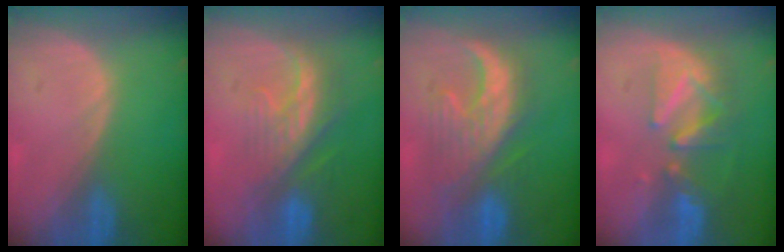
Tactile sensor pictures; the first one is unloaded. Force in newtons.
{"total": 8.4, "press": 7.5, "slide": 3.7}
{"total": 9.5, "press": 9.4, "slide": 1.2}
{"total": 8.1, "press": 7.5, "slide": 3.2}